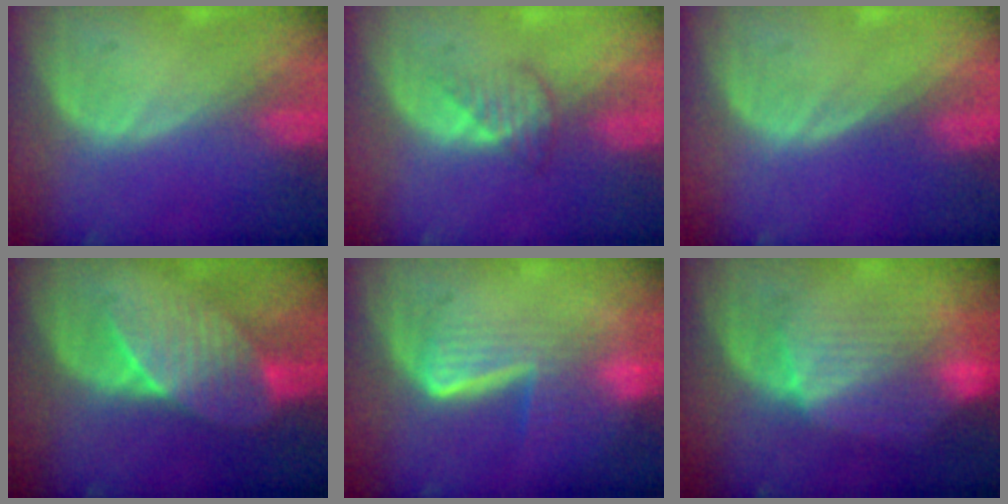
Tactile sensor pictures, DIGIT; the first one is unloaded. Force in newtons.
{"total": 2.6, "press": 2.6, "slide": 0.4}
{"total": 0.0}
{"total": 7.4, "press": 6.9, "slide": 2.5}
{"total": 6.7, "press": 5.7, "slide": 3.6}
{"total": 8.9, "press": 8.0, "slide": 3.9}